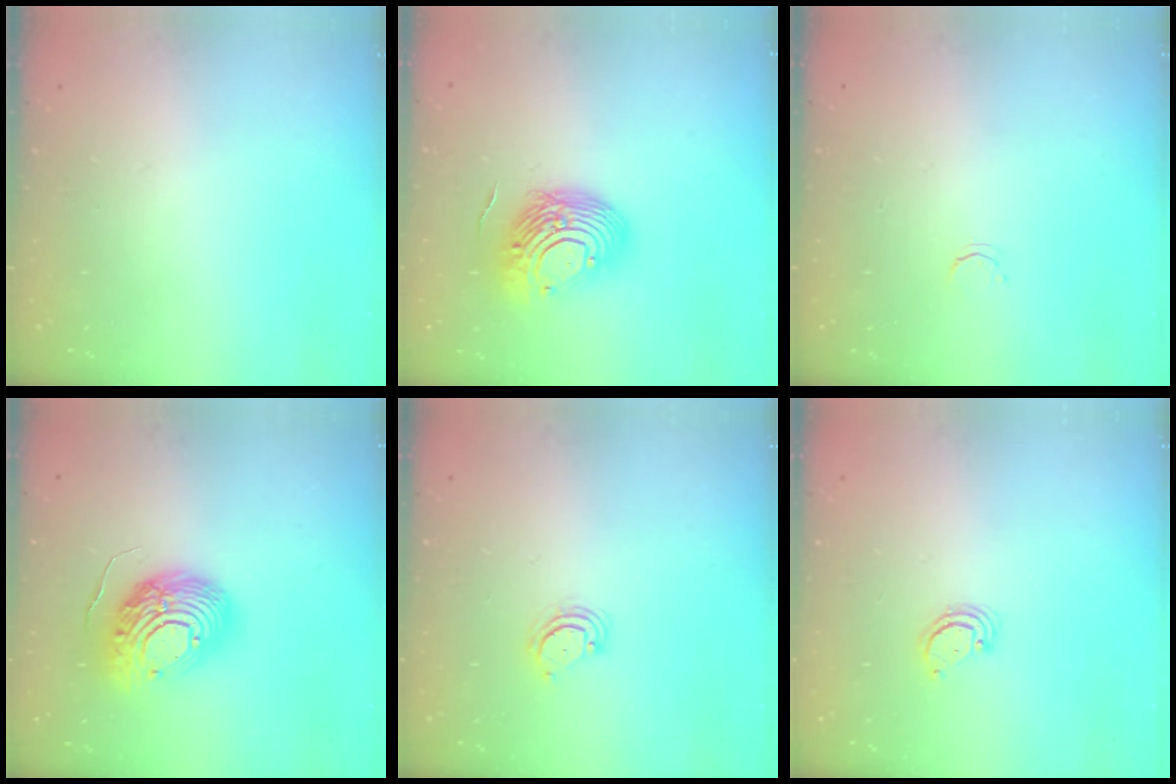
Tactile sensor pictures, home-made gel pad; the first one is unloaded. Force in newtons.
{"total": 12.7, "press": 12.3, "slide": 2.9}
{"total": 2.1, "press": 2.1, "slide": 0.4}
{"total": 17.3, "press": 17.2, "slide": 1.6}
{"total": 4.2, "press": 4.1, "slide": 0.3}
{"total": 2.5, "press": 2.5, "slide": 0.2}